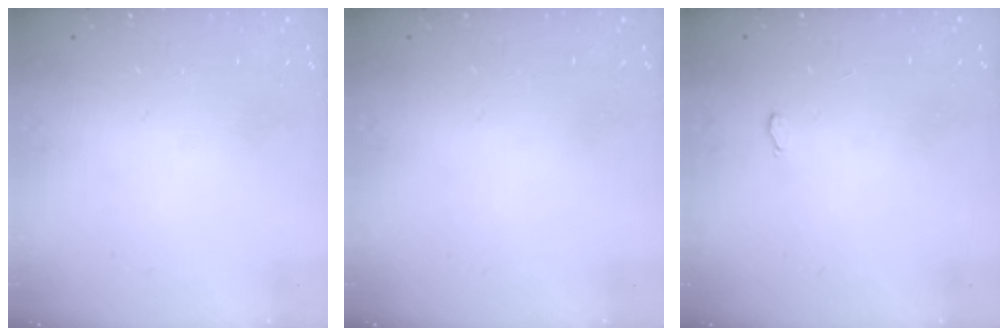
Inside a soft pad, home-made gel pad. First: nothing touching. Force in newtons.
{"total": 0.0}
{"total": 2.8, "press": 2.8, "slide": 0.3}